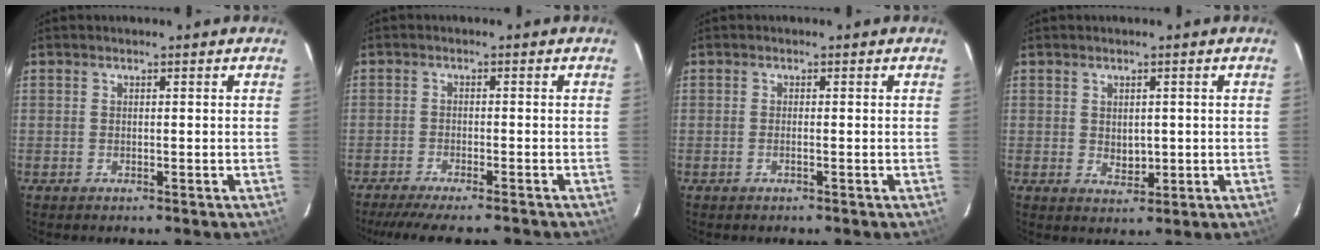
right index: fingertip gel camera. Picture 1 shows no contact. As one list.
[{"total": 9.4, "force": [-8.2, 1.1, 4.3], "torque": [-0.097, -0.014, -0.129]}, {"total": 0.7, "force": [-0.3, -0.2, 0.6], "torque": [-0.012, 0.001, -0.006]}, {"total": 3.1, "force": [0.2, 2.3, 2.0], "torque": [-0.031, -0.003, 0.009]}]